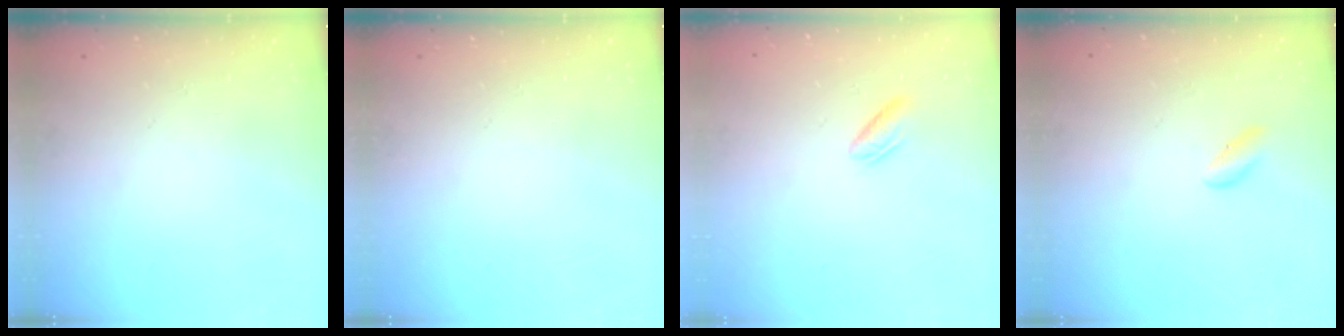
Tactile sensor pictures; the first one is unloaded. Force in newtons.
{"total": 0.0}
{"total": 3.0, "press": 2.8, "slide": 0.9}
{"total": 2.1, "press": 2.0, "slide": 0.7}